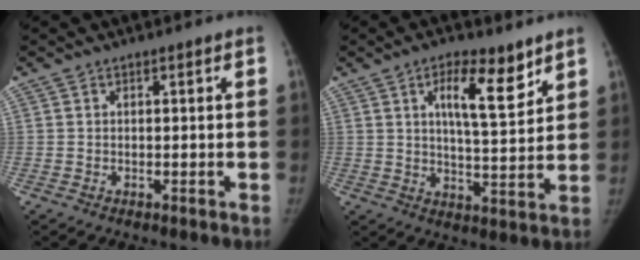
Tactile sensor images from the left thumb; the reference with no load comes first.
{"total": 10.0, "force": [5.5, 3.3, 7.7], "torque": [-0.104, -0.035, 0.089]}